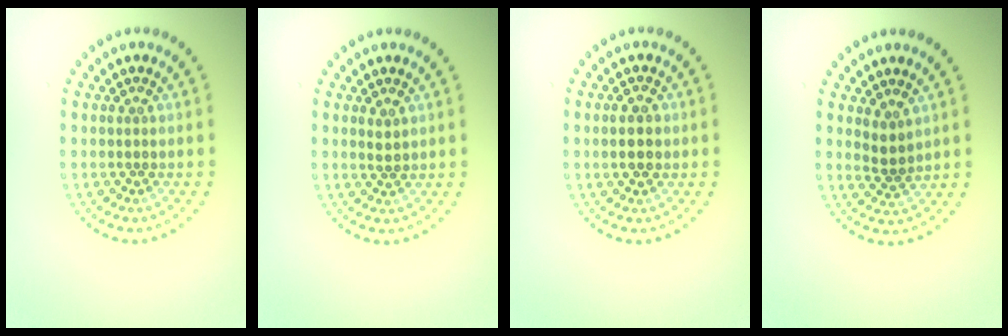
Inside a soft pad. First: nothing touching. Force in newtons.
{"total": 1.0, "press": 0.9, "slide": 0.3}
{"total": 2.7, "press": 2.7, "slide": 0.0}
{"total": 1.8, "press": 1.5, "slide": 1.0}